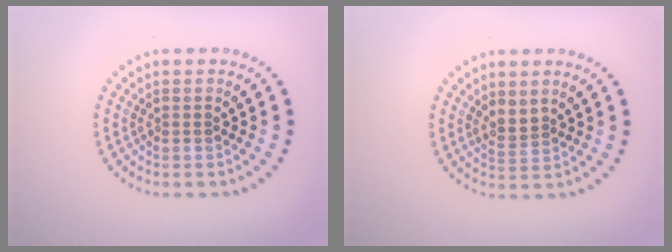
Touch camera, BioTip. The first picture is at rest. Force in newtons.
{"total": 1.7, "press": 1.2, "slide": 1.1}